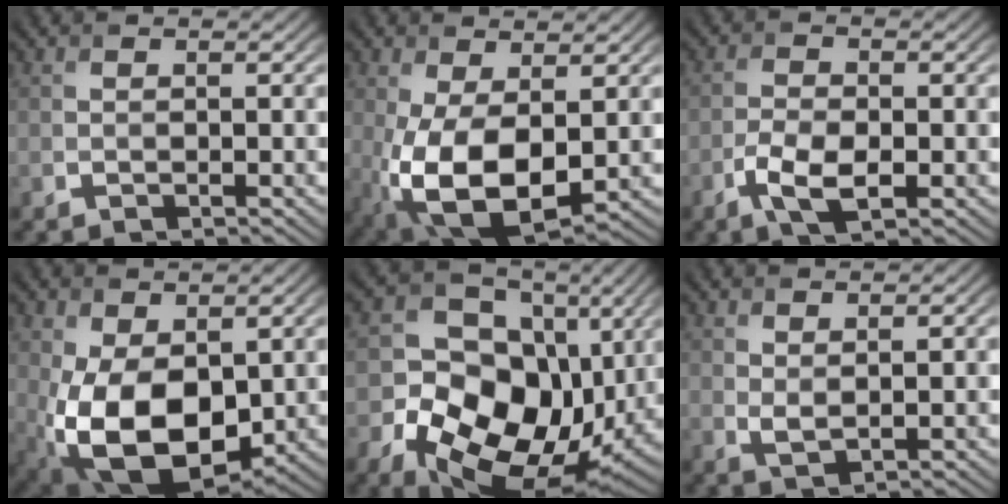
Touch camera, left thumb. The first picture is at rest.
{"total": 11.2, "force": [-1.1, 6.1, 9.3], "torque": [-0.213, -0.019, -0.013]}
{"total": 4.9, "force": [-2.0, 2.2, 3.9], "torque": [-0.085, -0.003, -0.041]}
{"total": 13.6, "force": [-1.2, 8.3, 10.7], "torque": [-0.229, -0.033, -0.009]}
{"total": 16.0, "force": [-2.6, 12.4, 9.8], "torque": [-0.194, -0.050, -0.029]}
{"total": 1.7, "force": [1.2, 0.5, 1.1], "torque": [-0.031, -0.005, 0.027]}